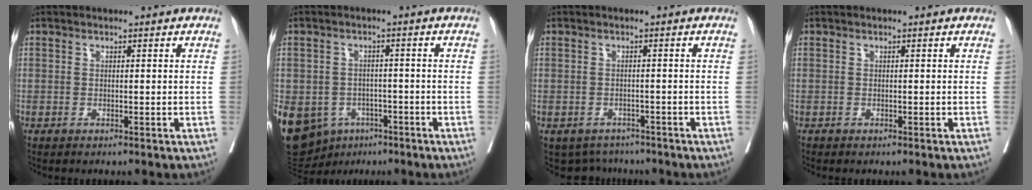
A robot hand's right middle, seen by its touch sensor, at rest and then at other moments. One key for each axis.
{"total": 21.1, "fx": -9.5, "fy": 16.7, "fz": 8.9, "tx": -0.281, "ty": -0.006, "tz": -0.128}
{"total": 4.3, "fx": -3.7, "fy": 2.3, "fz": -0.1, "tx": 0.008, "ty": 0.006, "tz": -0.049}
{"total": 0.0}